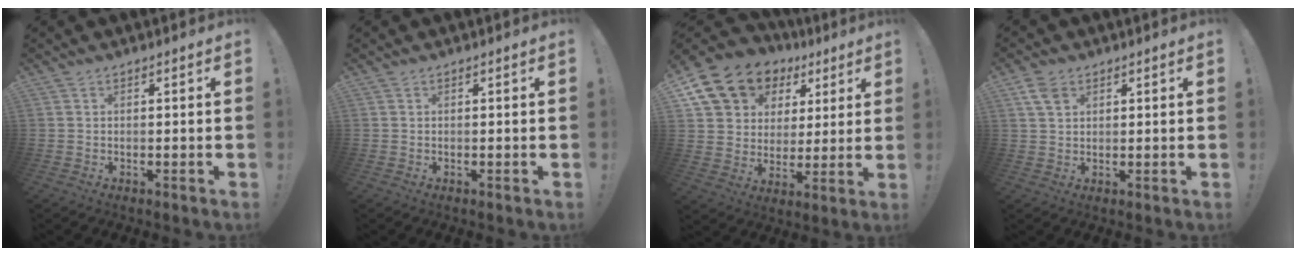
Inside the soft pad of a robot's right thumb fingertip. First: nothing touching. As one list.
[{"total": 0.0}, {"total": 14.2, "force": [8.3, 10.4, 4.8], "torque": [-0.081, -0.051, 0.170]}, {"total": 5.1, "force": [2.6, 3.4, 2.8], "torque": [-0.043, -0.005, 0.051]}]